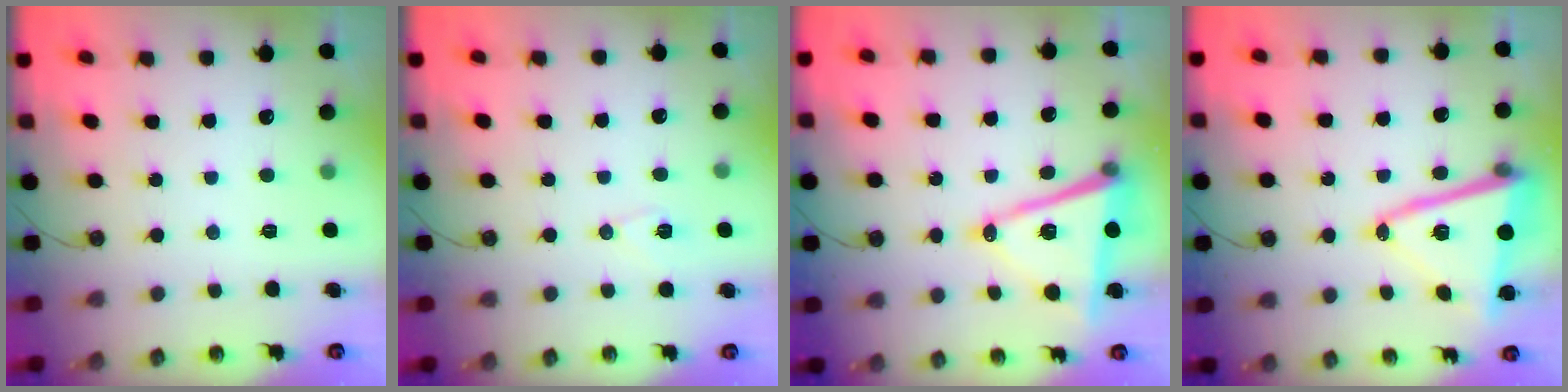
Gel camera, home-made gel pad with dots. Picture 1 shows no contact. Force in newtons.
{"total": 6.7, "press": 6.4, "slide": 2.1}
{"total": 14.1, "press": 13.6, "slide": 3.9}
{"total": 14.3, "press": 14.1, "slide": 2.3}